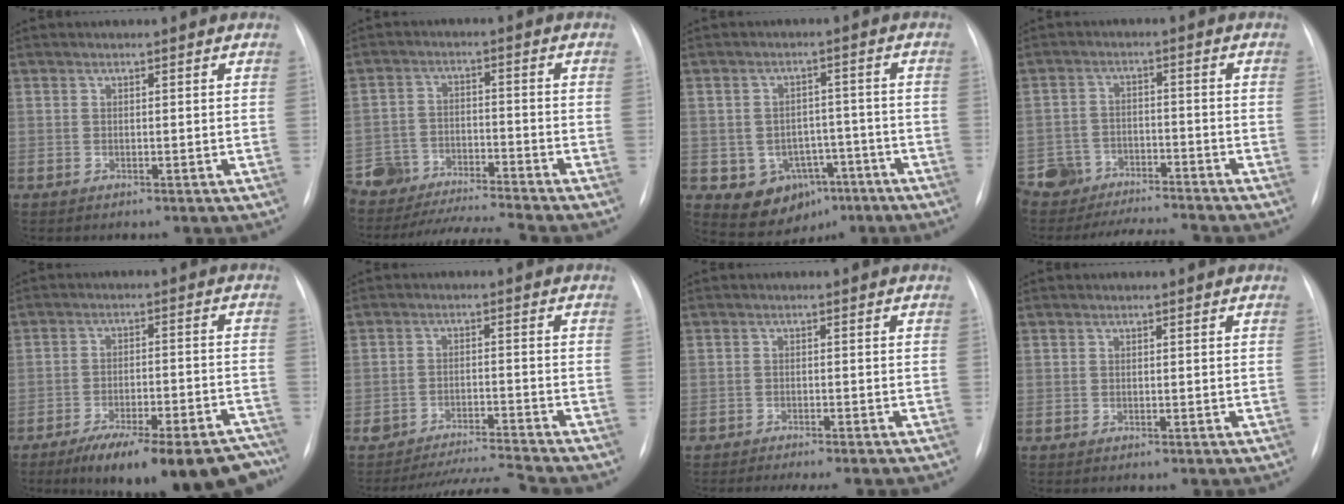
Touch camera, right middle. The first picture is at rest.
{"total": 15.2, "force": [-14.4, 0.2, 4.8], "torque": [-0.092, 0.002, -0.237]}
{"total": 8.2, "force": [-3.8, 6.5, 3.3], "torque": [-0.050, 0.021, -0.041]}
{"total": 10.9, "force": [-10.6, 1.8, 2.0], "torque": [-0.034, 0.015, -0.169]}
{"total": 20.9, "force": [-17.2, 4.4, 11.0], "torque": [-0.098, 0.013, -0.239]}
{"total": 7.5, "force": [-7.2, -1.7, 0.8], "torque": [-0.011, -0.005, -0.126]}
{"total": 8.2, "force": [-7.0, 1.3, 3.9], "torque": [-0.044, -0.005, -0.096]}
{"total": 0.0}